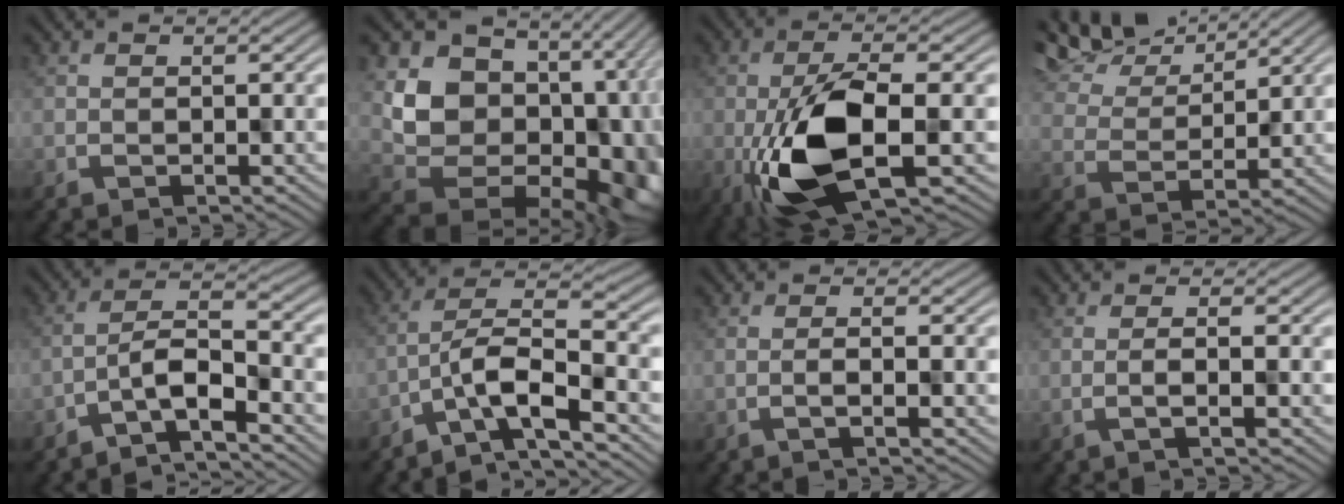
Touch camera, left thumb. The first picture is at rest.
{"total": 13.8, "force": [3.0, 11.1, 7.8], "torque": [-0.116, -0.052, 0.079]}
{"total": 11.5, "force": [-2.1, 4.8, 10.3], "torque": [-0.221, -0.017, -0.044]}
{"total": 9.3, "force": [8.6, 1.6, 3.0], "torque": [-0.078, 0.017, 0.154]}
{"total": 6.7, "force": [-4.0, 1.8, 5.0], "torque": [-0.071, 0.008, -0.080]}
{"total": 8.5, "force": [-3.8, 2.9, 7.0], "torque": [-0.126, 0.001, -0.077]}
{"total": 1.6, "force": [0.3, 0.0, 1.6], "torque": [-0.013, 0.011, -0.013]}
{"total": 2.0, "force": [0.5, 0.0, 2.0], "torque": [-0.021, 0.010, -0.012]}